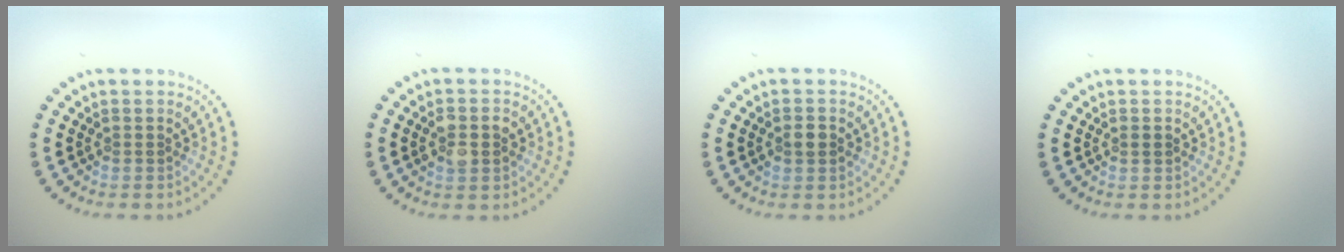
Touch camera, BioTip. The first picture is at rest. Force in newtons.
{"total": 2.5, "press": 2.5, "slide": 0.2}
{"total": 1.9, "press": 1.9, "slide": 0.1}
{"total": 0.8, "press": 0.8, "slide": 0.1}